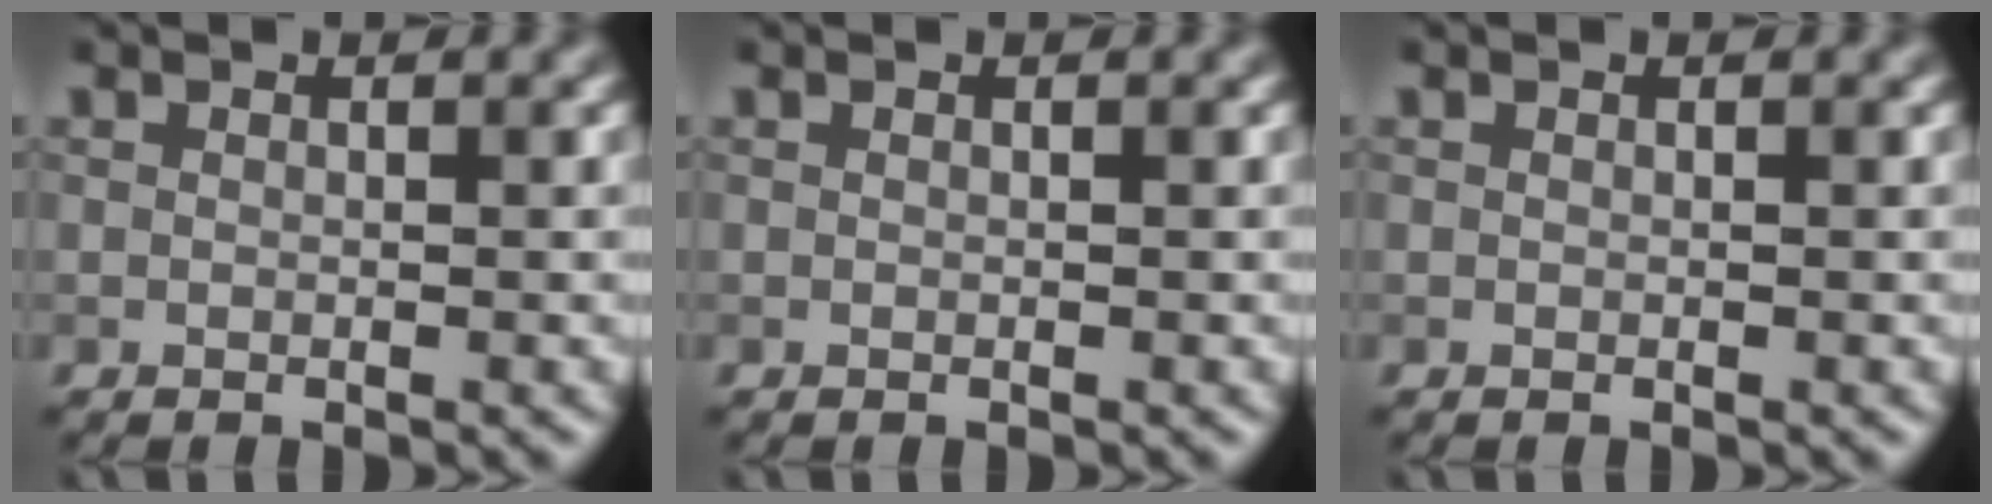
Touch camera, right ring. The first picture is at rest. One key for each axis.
{"total": 0.0}
{"total": 0.0}